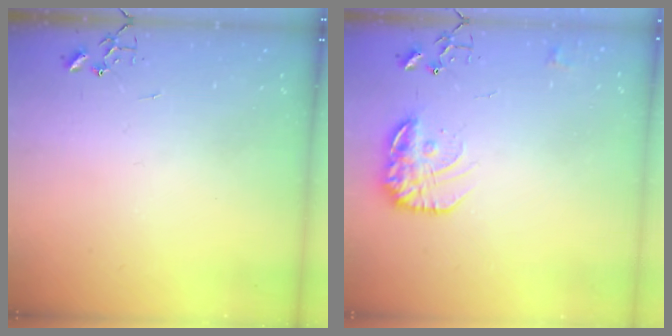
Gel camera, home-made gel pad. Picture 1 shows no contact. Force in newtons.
{"total": 14.8, "press": 14.8, "slide": 0.8}